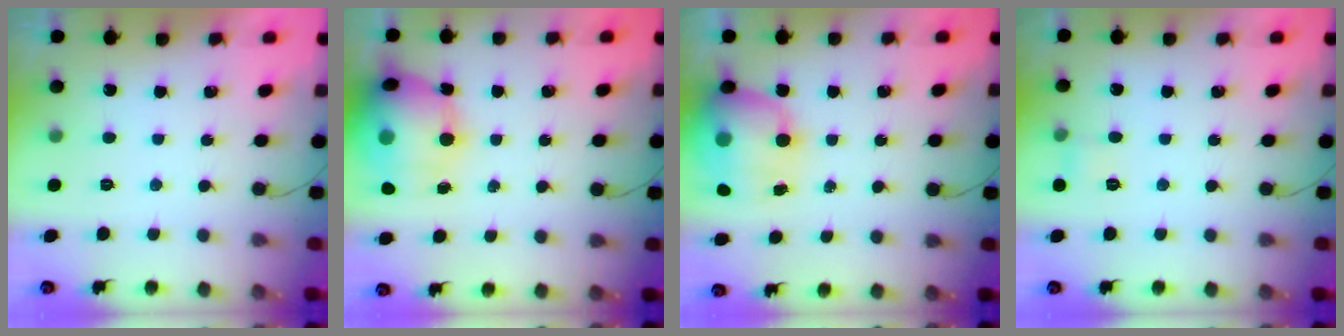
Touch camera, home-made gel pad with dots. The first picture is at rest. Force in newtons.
{"total": 18.8, "press": 18.5, "slide": 3.3}
{"total": 15.9, "press": 15.5, "slide": 3.7}
{"total": 3.7, "press": 3.5, "slide": 1.2}